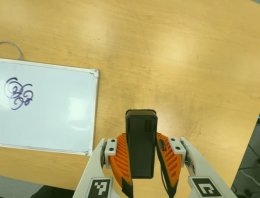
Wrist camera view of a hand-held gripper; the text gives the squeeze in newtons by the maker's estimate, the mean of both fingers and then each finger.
{"total": 4.8, "left": 3.4, "right": 6.3}